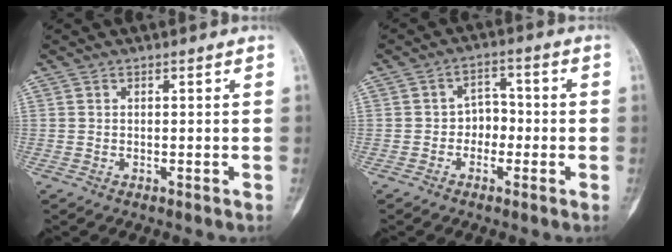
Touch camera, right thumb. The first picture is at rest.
{"total": 4.6, "force": [-1.1, 3.7, 2.4], "torque": [-0.008, 0.022, -0.029]}